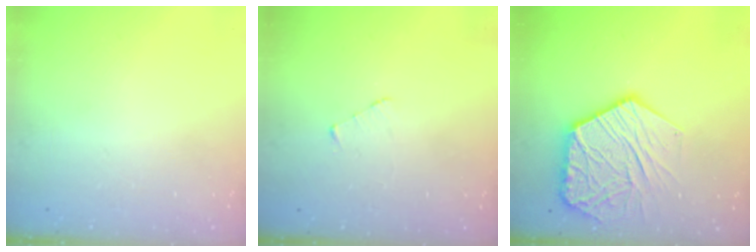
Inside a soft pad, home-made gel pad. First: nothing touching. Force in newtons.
{"total": 2.7, "press": 2.7, "slide": 0.3}
{"total": 16.4, "press": 16.4, "slide": 1.4}